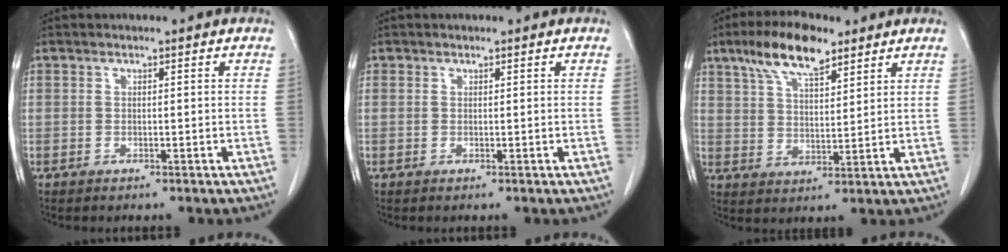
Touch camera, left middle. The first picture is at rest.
{"total": 0.0}
{"total": 10.1, "force": [6.8, 3.1, 6.7], "torque": [-0.130, 0.014, 0.126]}